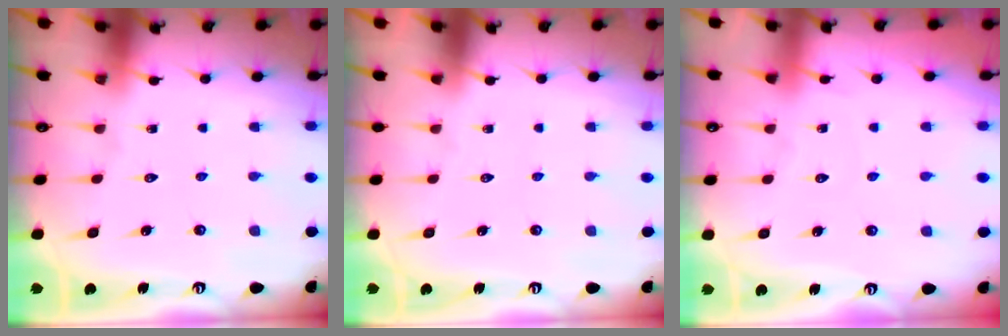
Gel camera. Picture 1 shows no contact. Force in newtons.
{"total": 0.0}
{"total": 2.7, "press": 2.6, "slide": 0.4}